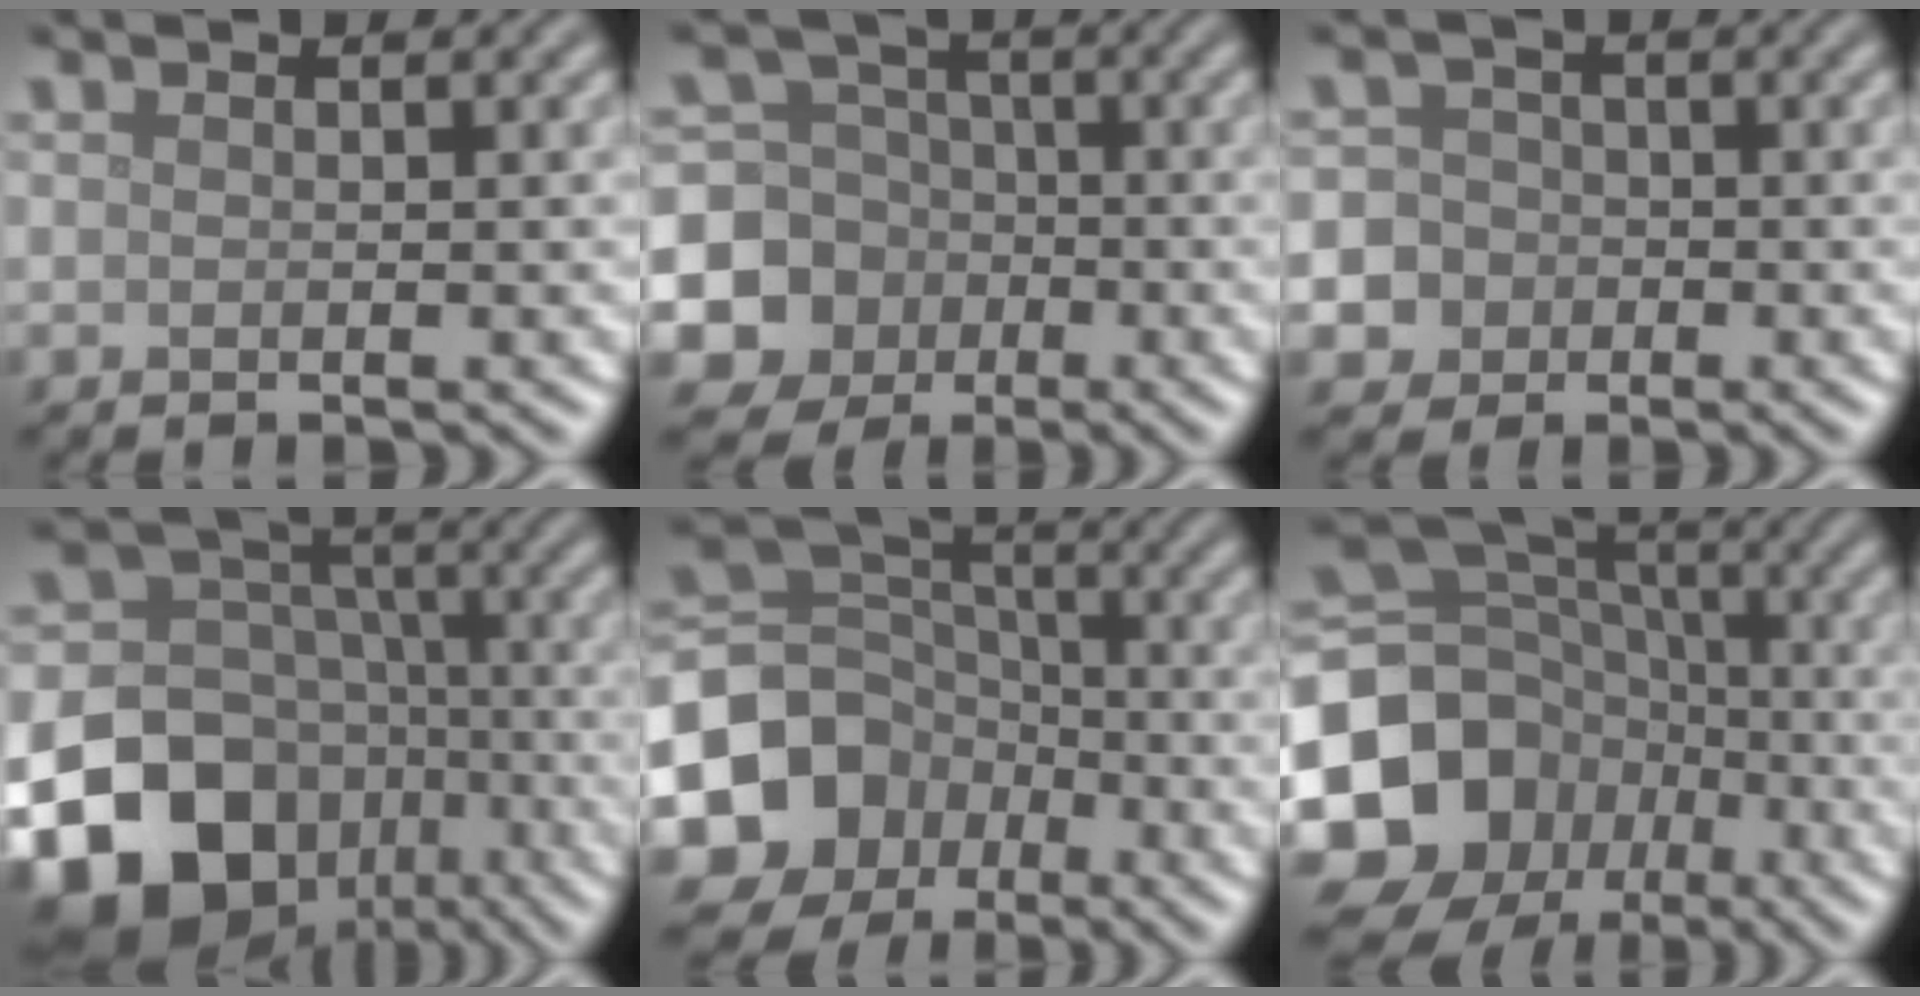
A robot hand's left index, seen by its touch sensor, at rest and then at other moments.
{"total": 10.7, "force": [-3.1, 10.0, 2.2], "torque": [-0.068, -0.018, -0.073]}
{"total": 10.3, "force": [-3.8, 9.3, 2.1], "torque": [-0.060, -0.012, -0.099]}
{"total": 17.3, "force": [-8.4, 13.3, 7.2], "torque": [-0.162, -0.035, -0.156]}
{"total": 10.4, "force": [-4.6, 8.7, 3.5], "torque": [-0.102, -0.006, -0.097]}
{"total": 17.6, "force": [-6.6, 14.9, 6.6], "torque": [-0.153, -0.022, -0.132]}